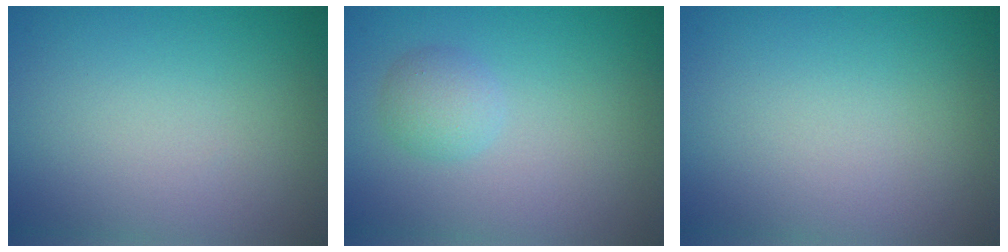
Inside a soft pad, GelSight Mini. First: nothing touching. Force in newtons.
{"total": 1.9, "press": 1.9, "slide": 0.1}
{"total": 0.0}